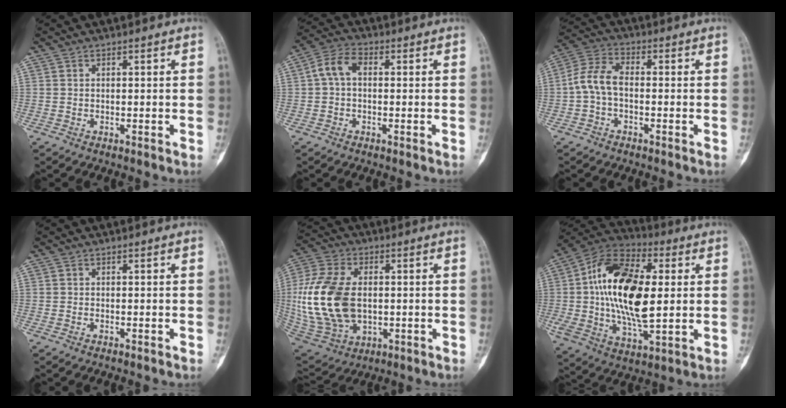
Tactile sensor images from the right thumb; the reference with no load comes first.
{"total": 5.4, "force": [0.3, 3.5, 4.1], "torque": [-0.077, 0.017, -0.003]}
{"total": 6.8, "force": [-1.1, 4.0, 5.4], "torque": [-0.113, 0.023, -0.032]}
{"total": 0.0}
{"total": 20.9, "force": [0.1, 13.3, 16.1], "torque": [-0.341, -0.007, 0.015]}
{"total": 22.9, "force": [2.5, 11.4, 19.7], "torque": [-0.361, 0.000, 0.038]}